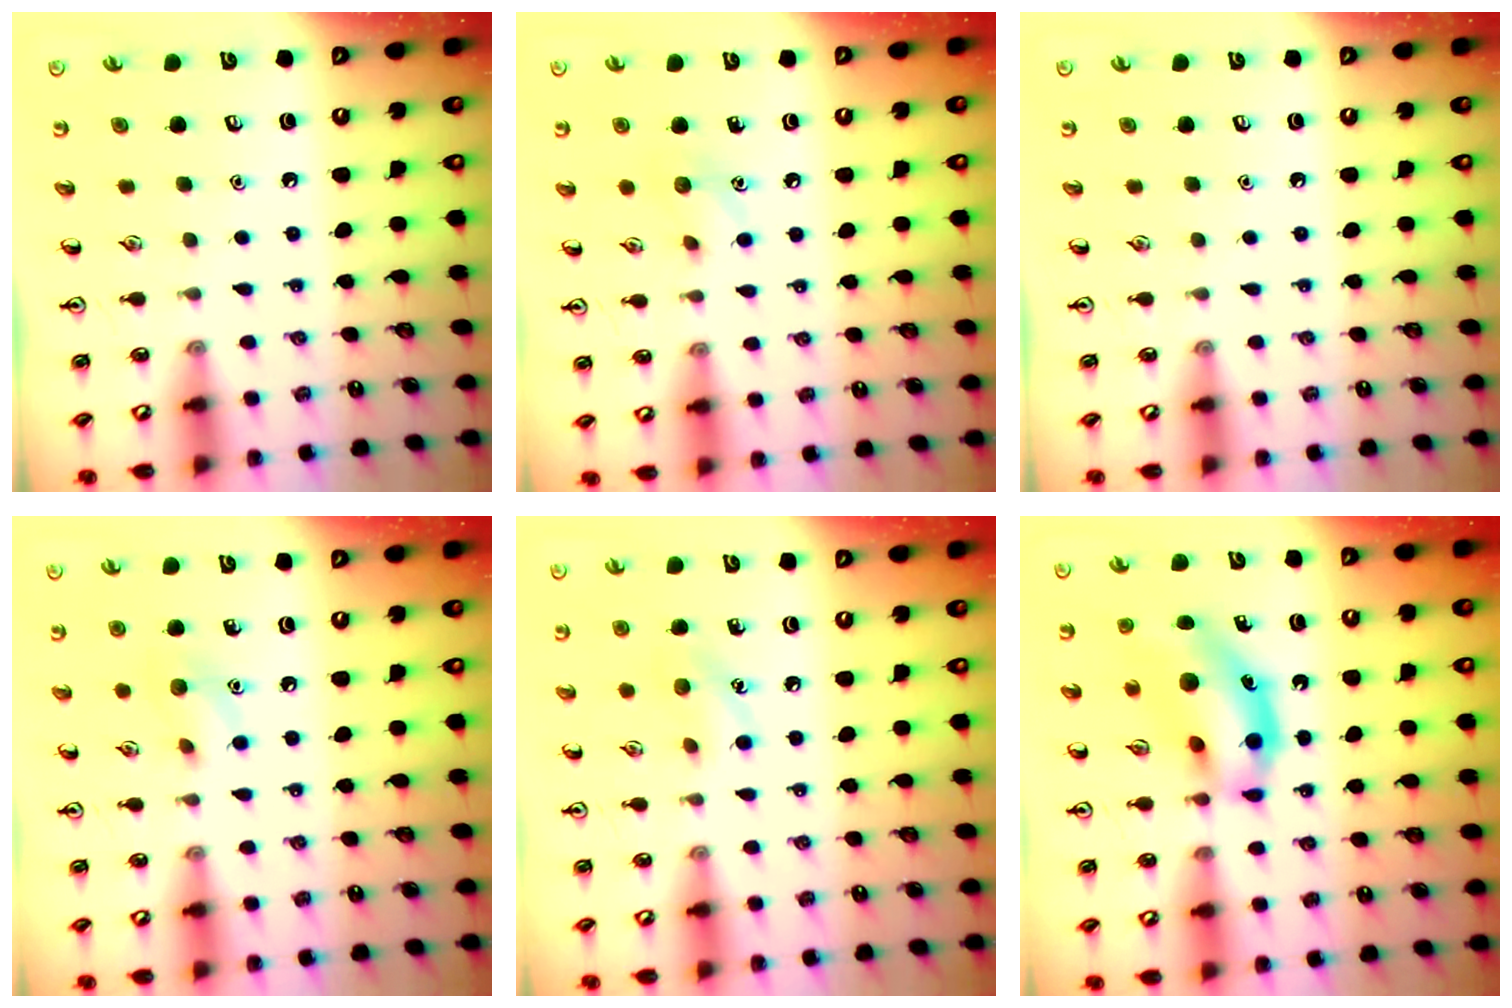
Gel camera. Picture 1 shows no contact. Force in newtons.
{"total": 6.1, "press": 5.8, "slide": 1.7}
{"total": 0.0}
{"total": 7.4, "press": 7.1, "slide": 2.2}
{"total": 7.8, "press": 7.5, "slide": 2.0}
{"total": 14.4, "press": 13.8, "slide": 4.1}